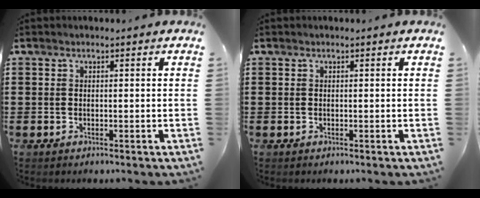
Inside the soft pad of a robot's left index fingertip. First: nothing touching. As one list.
[{"total": 0.0}]